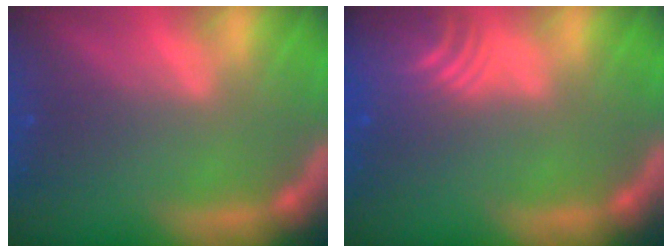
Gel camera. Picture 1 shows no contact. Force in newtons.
{"total": 8.0}